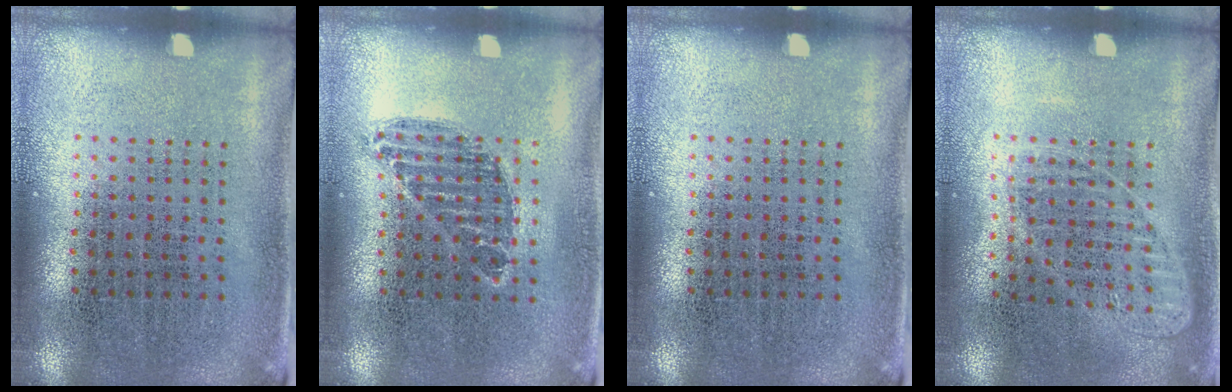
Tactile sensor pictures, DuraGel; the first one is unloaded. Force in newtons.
{"total": 0.7, "press": 0.7, "slide": 0.2}
{"total": 0.0}
{"total": 0.9, "press": 0.9, "slide": 0.1}